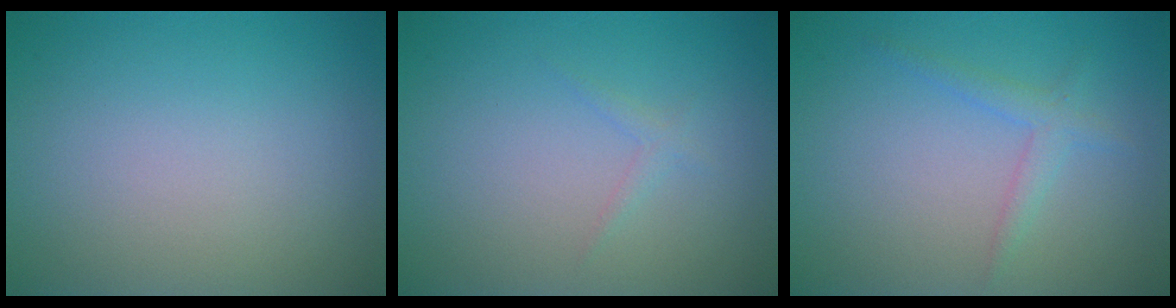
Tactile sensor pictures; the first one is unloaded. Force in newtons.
{"total": 0.7, "press": 0.7, "slide": 0.0}
{"total": 1.6, "press": 1.6, "slide": 0.2}